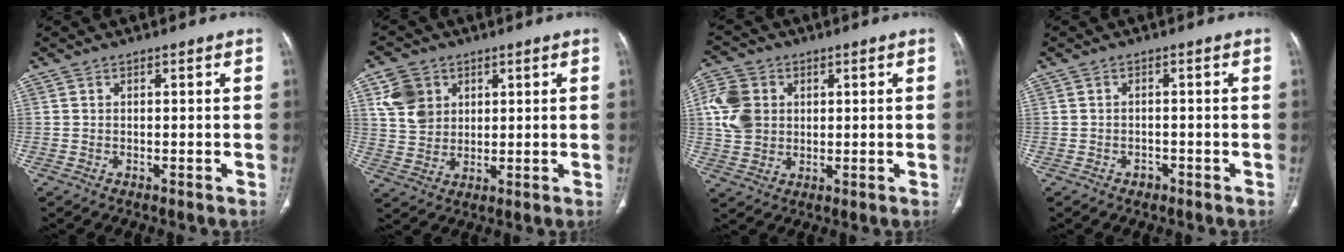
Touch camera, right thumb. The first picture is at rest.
{"total": 8.0, "force": [3.2, 6.5, 3.4], "torque": [-0.044, -0.009, 0.069]}
{"total": 9.3, "force": [1.8, 7.6, 5.0], "torque": [-0.091, 0.002, 0.033]}
{"total": 1.6, "force": [-1.0, 1.1, 0.5], "torque": [-0.010, 0.006, -0.013]}